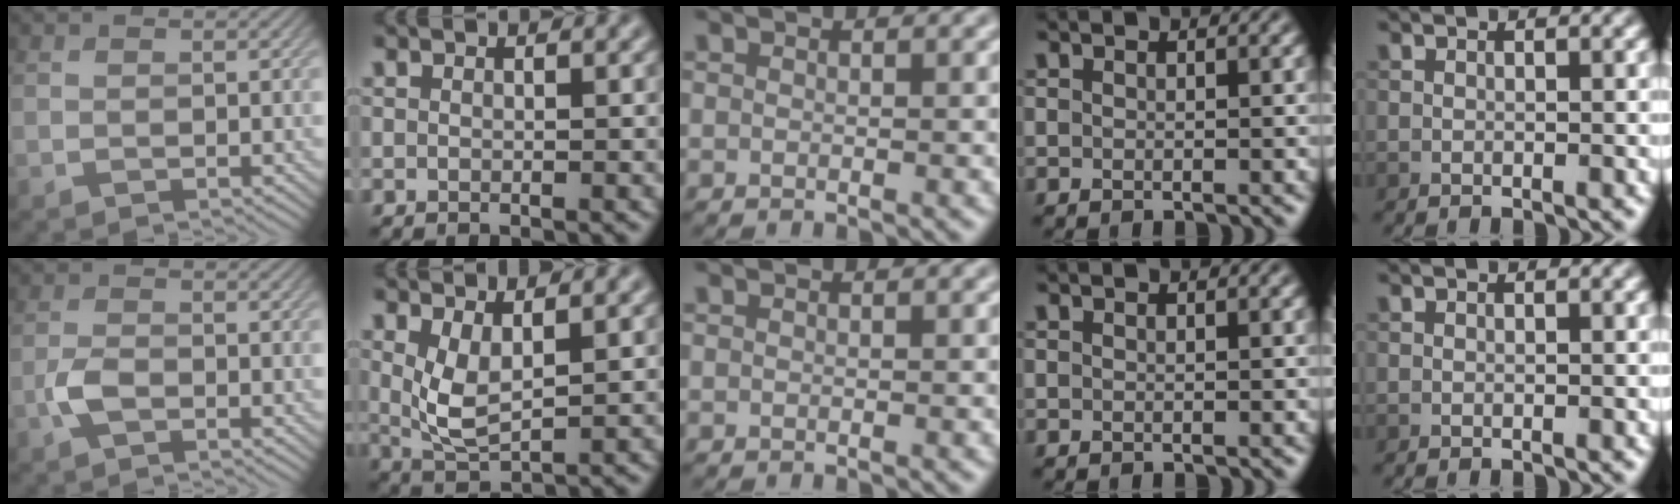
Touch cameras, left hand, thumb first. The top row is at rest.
{"thumb": {"total": 3.0, "force": [-1.4, 1.5, 2.2], "torque": [-0.052, 0.000, -0.036]}, "index": {"total": 3.3, "force": [1.3, 1.3, 2.8], "torque": [-0.066, -0.010, 0.030]}}